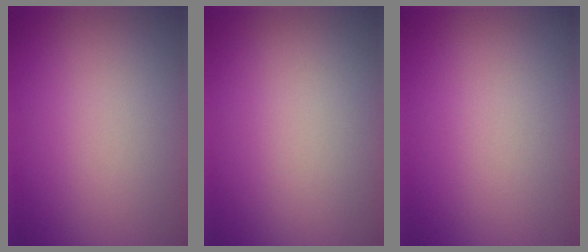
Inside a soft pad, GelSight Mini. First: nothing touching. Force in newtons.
{"total": 0.0}
{"total": 0.0}